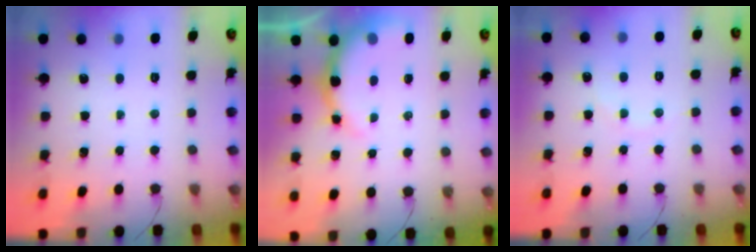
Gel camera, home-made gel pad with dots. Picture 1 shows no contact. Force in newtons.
{"total": 6.9, "press": 6.8, "slide": 1.3}
{"total": 3.5, "press": 3.4, "slide": 1.0}